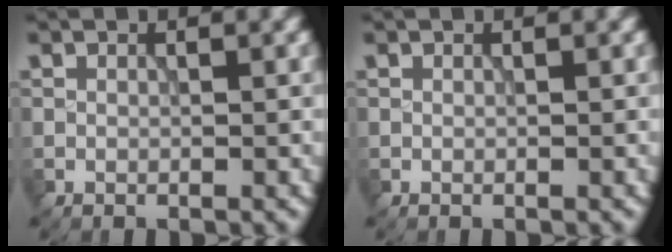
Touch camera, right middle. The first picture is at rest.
{"total": 0.0}